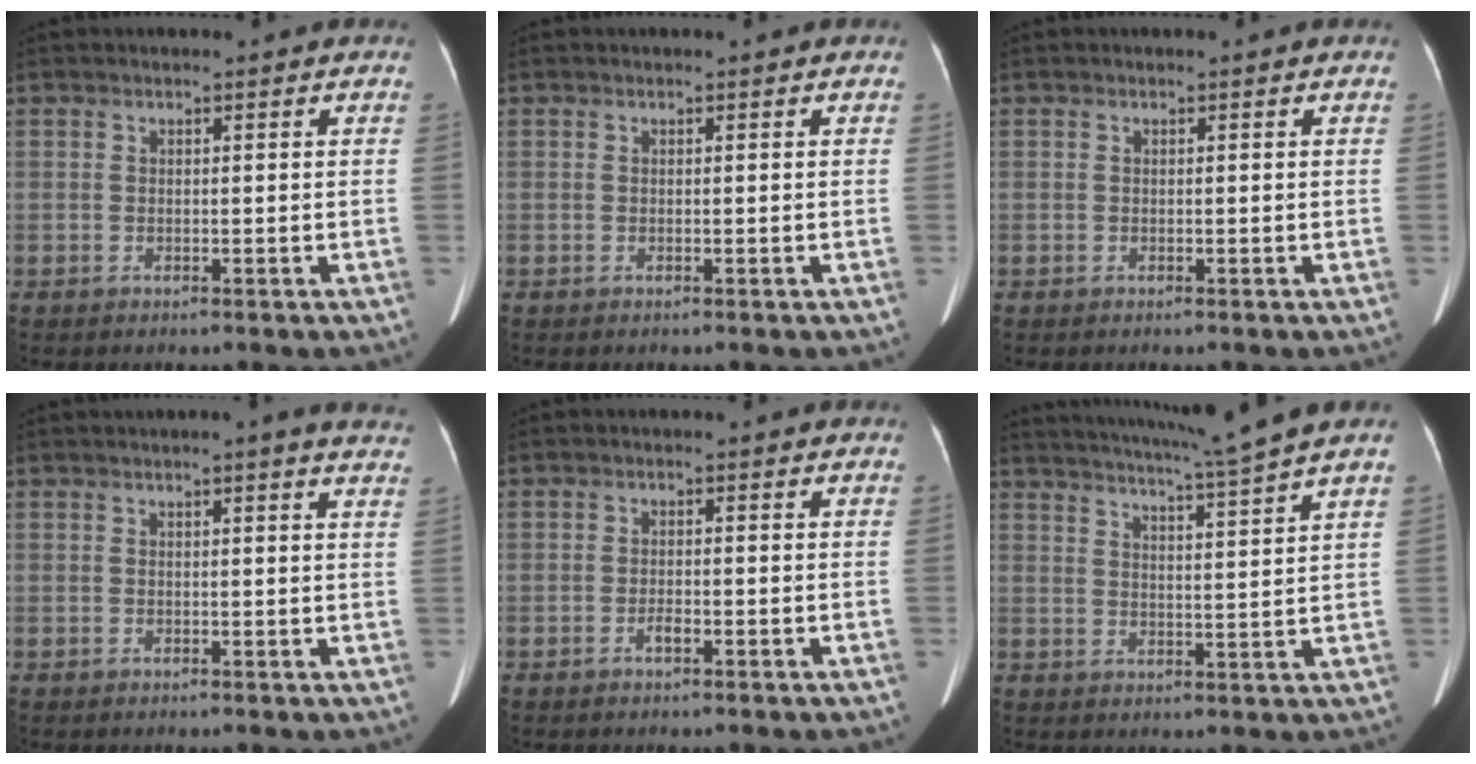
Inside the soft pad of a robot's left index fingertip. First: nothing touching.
{"total": 0.0}
{"total": 0.0}
{"total": 6.3, "force": [5.2, 0.3, 3.6], "torque": [-0.040, 0.008, 0.041]}
{"total": 2.1, "force": [-2.0, 0.3, 0.6], "torque": [-0.013, 0.001, -0.028]}
{"total": 9.9, "force": [8.5, -2.5, 4.4], "torque": [-0.079, -0.021, 0.126]}